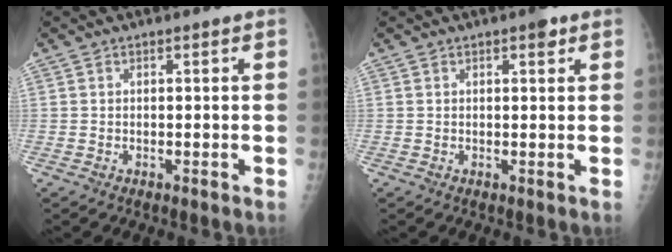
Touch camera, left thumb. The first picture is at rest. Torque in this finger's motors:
{"motor_torque": [0.53, 0.30, 0.42, 0.17, 0.00]}